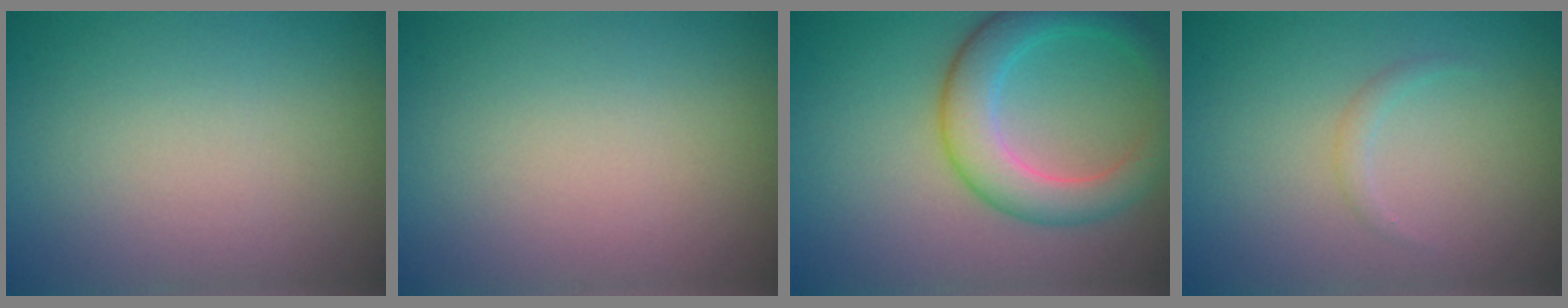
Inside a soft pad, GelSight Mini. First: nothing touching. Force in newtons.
{"total": 0.0}
{"total": 5.1, "press": 5.0, "slide": 0.3}
{"total": 0.8, "press": 0.8, "slide": 0.1}